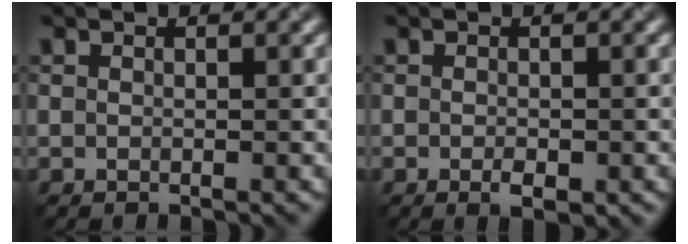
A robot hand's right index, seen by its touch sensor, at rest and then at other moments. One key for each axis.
{"total": 1.5, "fx": -0.6, "fy": 0.7, "fz": 1.2, "tx": -0.018, "ty": -0.004, "tz": -0.007}